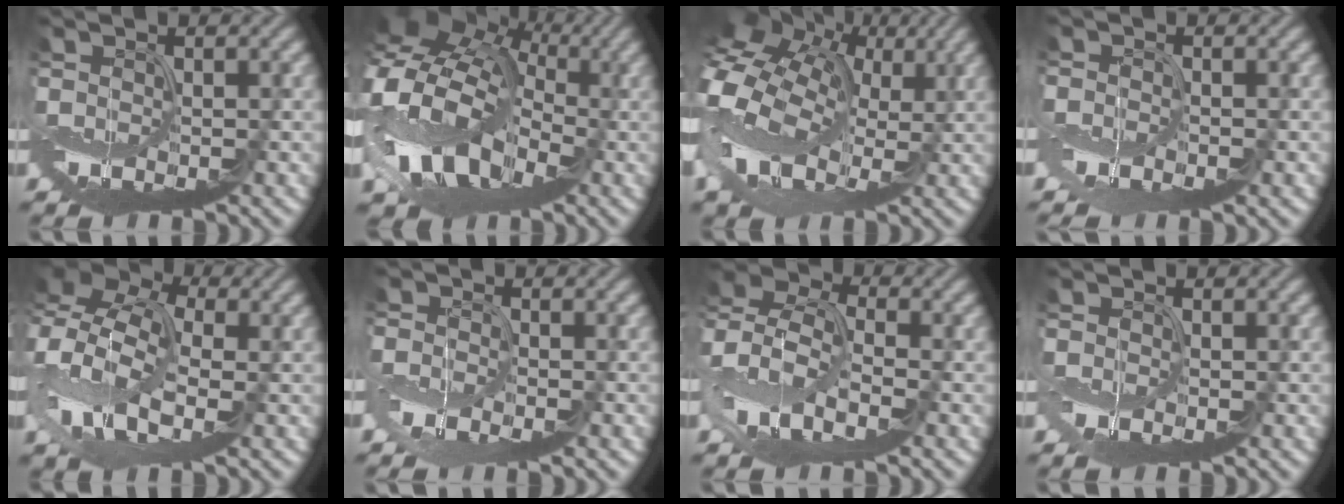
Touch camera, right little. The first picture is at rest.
{"total": 15.6, "force": [-1.2, 11.8, 10.2], "torque": [-0.217, -0.008, -0.022]}
{"total": 14.3, "force": [2.3, 10.4, 9.5], "torque": [-0.229, 0.001, 0.050]}
{"total": 1.9, "force": [-1.4, 0.9, 1.0], "torque": [-0.021, -0.006, -0.028]}
{"total": 10.8, "force": [-1.0, 6.9, 8.2], "torque": [-0.191, 0.003, -0.035]}
{"total": 2.4, "force": [-1.6, 1.2, 1.4], "torque": [-0.031, -0.003, -0.039]}
{"total": 8.8, "force": [-0.8, 5.3, 7.0], "torque": [-0.153, 0.015, -0.041]}
{"total": 0.9, "force": [-0.5, 0.5, 0.5], "torque": [-0.011, -0.003, -0.012]}